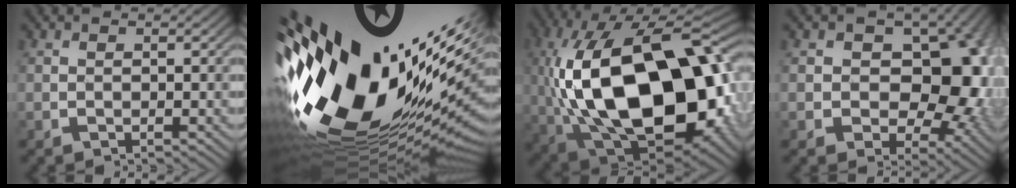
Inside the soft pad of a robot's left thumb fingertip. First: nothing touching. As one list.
[{"total": 19.2, "force": [2.0, 8.3, 17.2], "torque": [-0.296, -0.027, 0.049]}, {"total": 22.8, "force": [-1.5, 12.7, 18.9], "torque": [-0.420, -0.036, -0.010]}, {"total": 14.6, "force": [0.3, 10.1, 10.6], "torque": [-0.118, -0.002, 0.003]}]